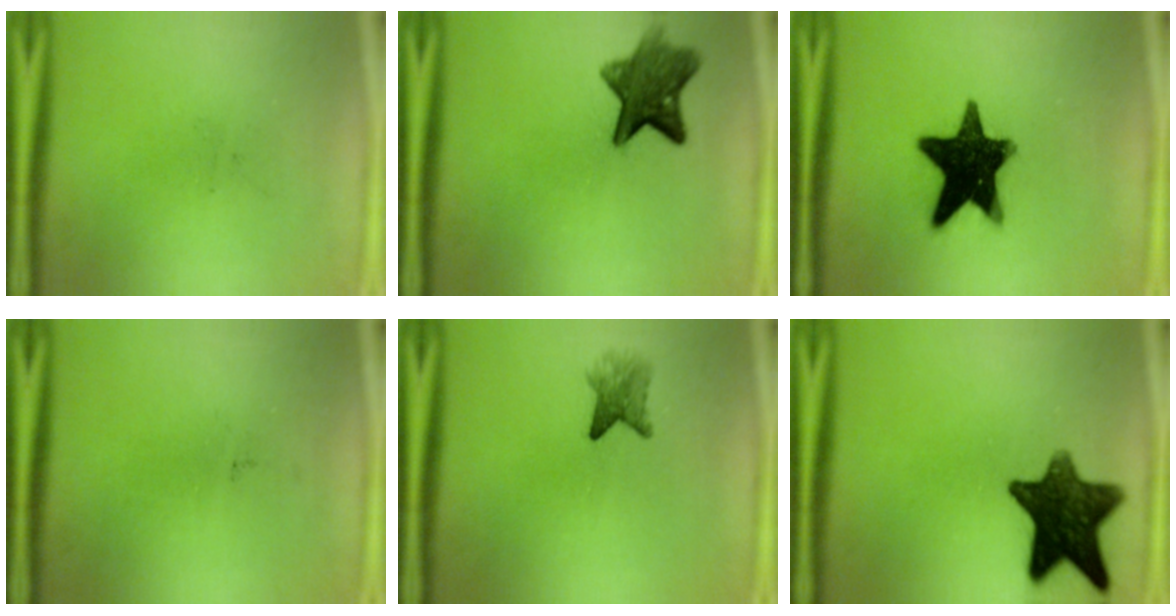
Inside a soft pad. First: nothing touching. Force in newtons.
{"total": 8.1}
{"total": 17.9}
{"total": 0.0}
{"total": 3.0}
{"total": 13.3}